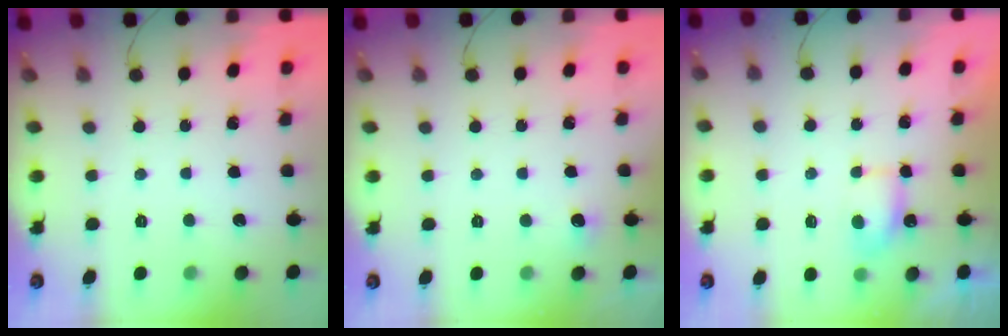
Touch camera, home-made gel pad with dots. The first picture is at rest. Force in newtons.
{"total": 3.4, "press": 3.1, "slide": 1.3}
{"total": 4.6, "press": 4.5, "slide": 0.8}